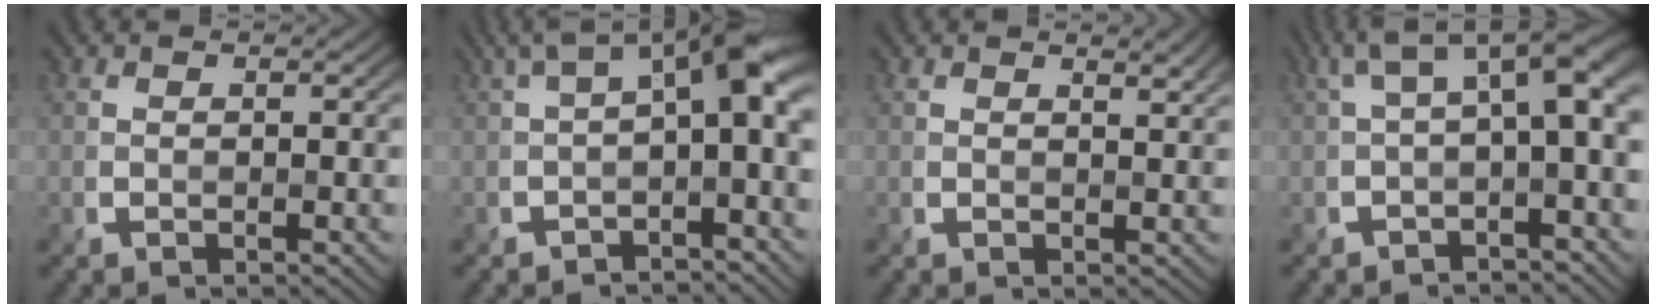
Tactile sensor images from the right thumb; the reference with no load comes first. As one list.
[{"total": 8.6, "force": [0.7, 3.3, 7.9], "torque": [-0.127, 0.014, 0.007]}, {"total": 1.9, "force": [1.4, 0.4, 1.3], "torque": [-0.020, -0.003, 0.023]}, {"total": 7.3, "force": [0.9, 2.3, 6.9], "torque": [-0.110, 0.015, 0.013]}]